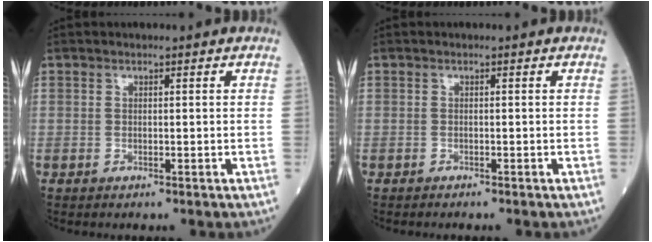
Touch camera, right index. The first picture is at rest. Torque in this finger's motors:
{"motor_torque": [-0.09, -0.25, 0.17, 0.04]}